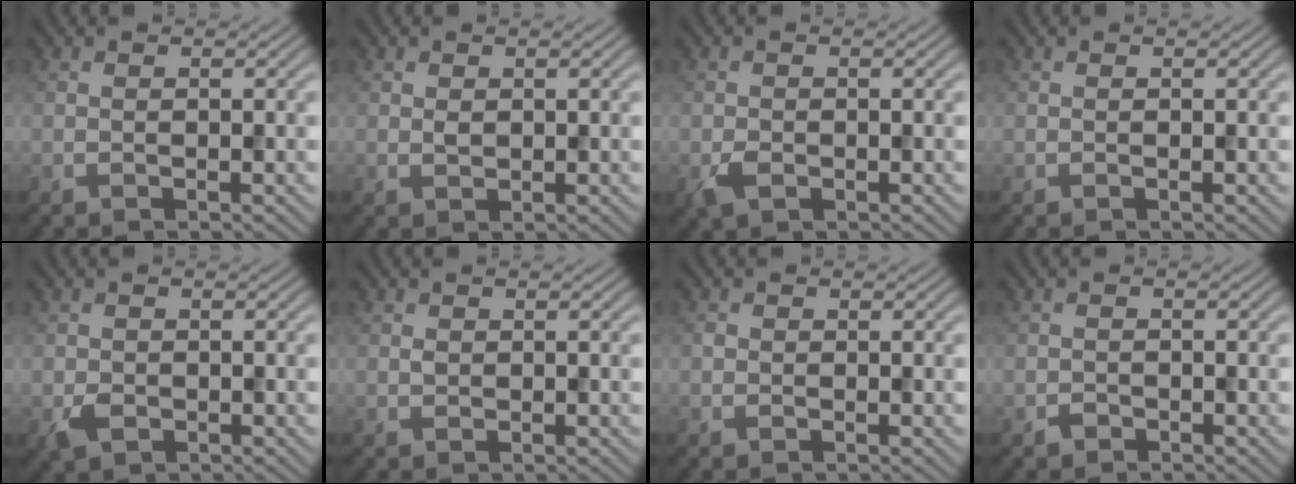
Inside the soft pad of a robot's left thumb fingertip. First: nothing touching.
{"total": 0.9, "force": [0.3, 0.7, 0.5], "torque": [-0.013, -0.002, 0.007]}
{"total": 2.0, "force": [-0.8, 1.4, 1.2], "torque": [-0.029, -0.008, -0.017]}
{"total": 0.0}
{"total": 2.1, "force": [-0.8, 1.6, 1.1], "torque": [-0.025, -0.010, -0.016]}
{"total": 0.7, "force": [0.1, 0.7, 0.3], "torque": [-0.007, -0.002, 0.001]}
{"total": 0.6, "force": [0.0, 0.6, 0.1], "torque": [0.001, -0.003, -0.003]}
{"total": 1.0, "force": [-0.8, 0.6, 0.2], "torque": [-0.002, -0.001, -0.016]}